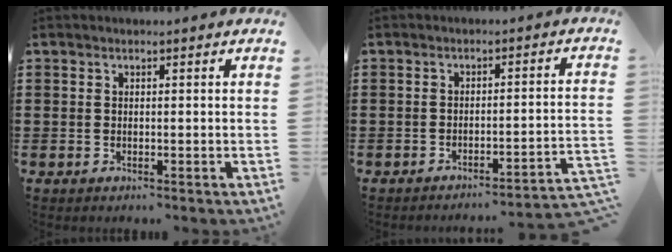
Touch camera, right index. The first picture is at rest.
{"total": 2.9, "force": [-2.6, -0.6, 1.3], "torque": [-0.026, -0.012, -0.056]}